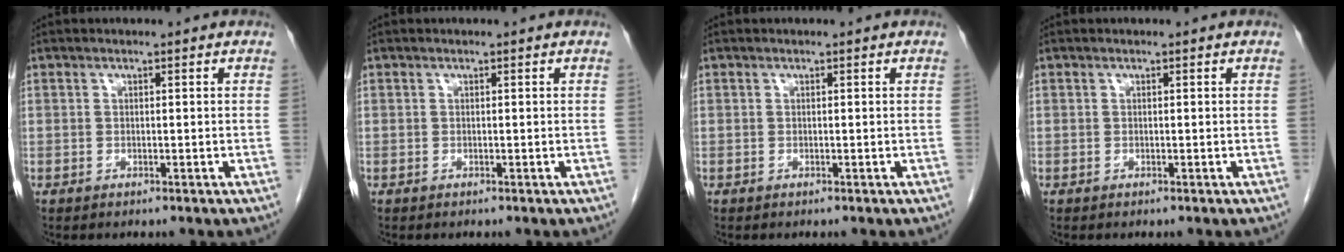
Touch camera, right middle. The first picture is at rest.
{"total": 0.0}
{"total": 0.0}
{"total": 0.0}